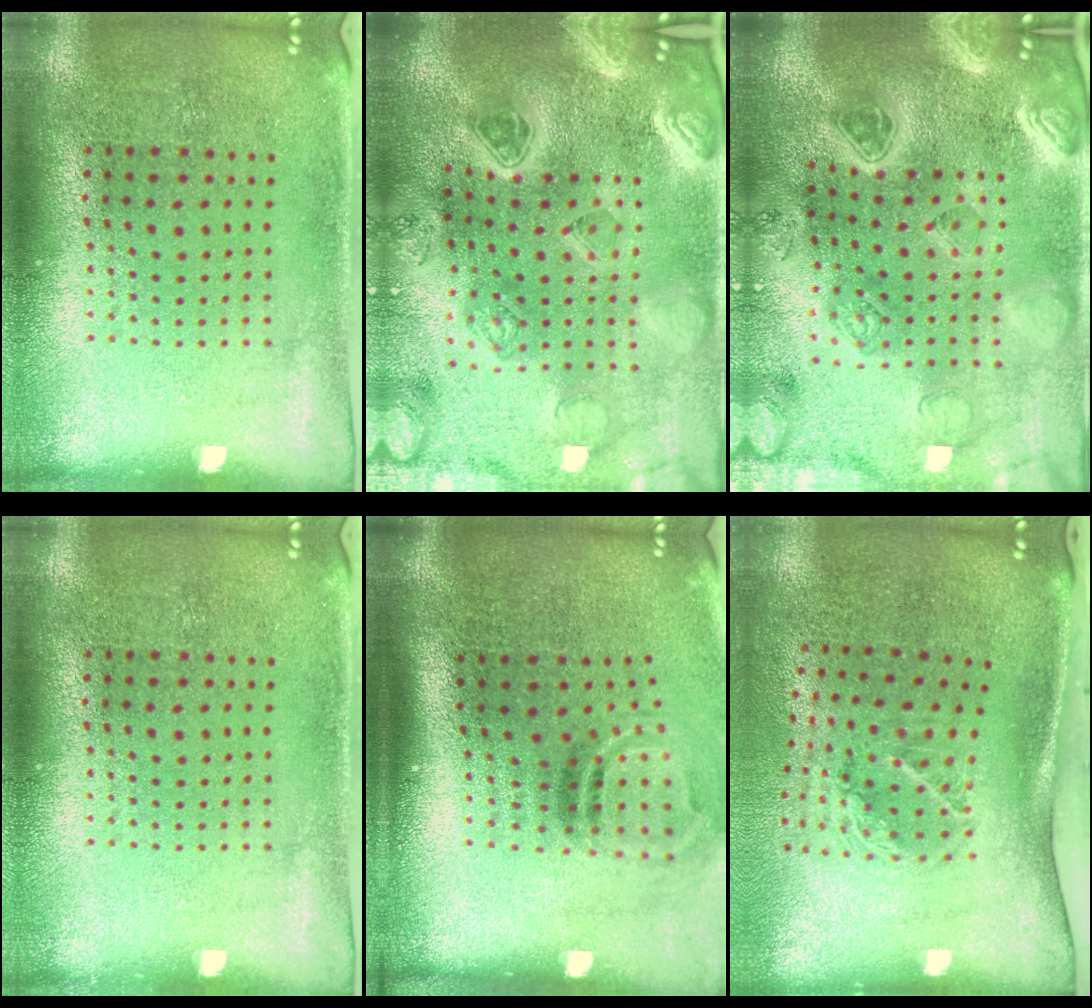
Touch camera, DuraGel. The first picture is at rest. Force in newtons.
{"total": 4.8, "press": 4.1, "slide": 2.4}
{"total": 4.0, "press": 3.7, "slide": 1.6}
{"total": 0.0}
{"total": 2.0, "press": 1.3, "slide": 1.6}
{"total": 2.0, "press": 1.3, "slide": 1.6}